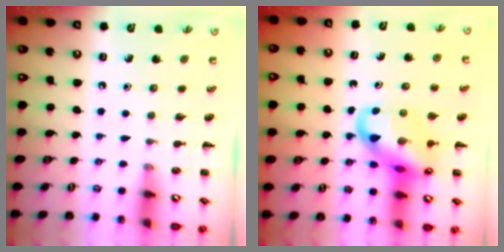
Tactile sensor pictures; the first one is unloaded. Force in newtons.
{"total": 16.7, "press": 16.3, "slide": 3.4}